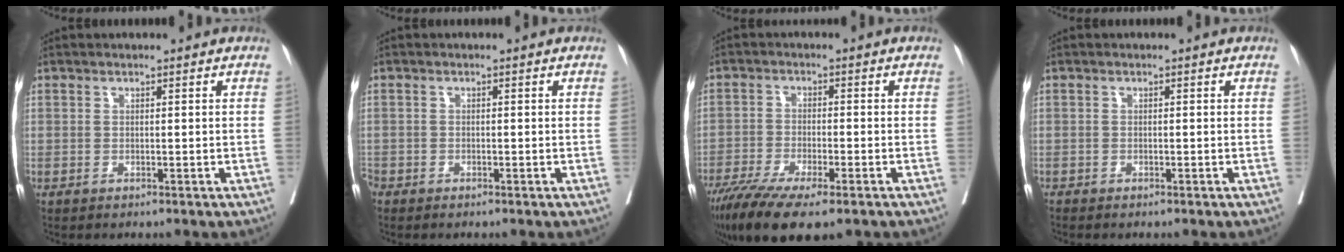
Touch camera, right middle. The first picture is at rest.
{"total": 1.5, "force": [-1.2, 0.9, 0.4], "torque": [-0.014, -0.001, -0.025]}
{"total": 12.9, "force": [-9.2, 2.6, 8.7], "torque": [-0.150, -0.030, -0.152]}
{"total": 0.6, "force": [-0.5, 0.3, 0.0], "torque": [-0.004, 0.002, -0.015]}